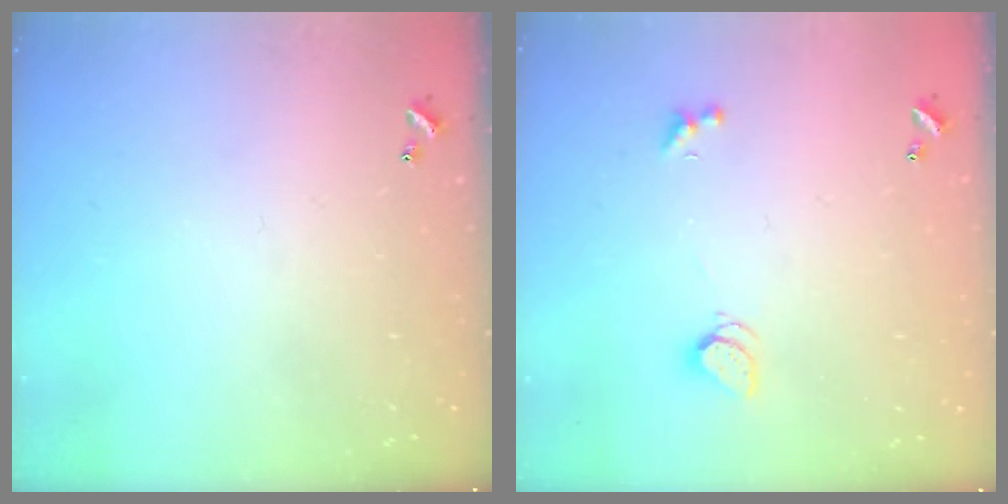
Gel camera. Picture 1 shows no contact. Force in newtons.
{"total": 1.8, "press": 1.8, "slide": 0.5}